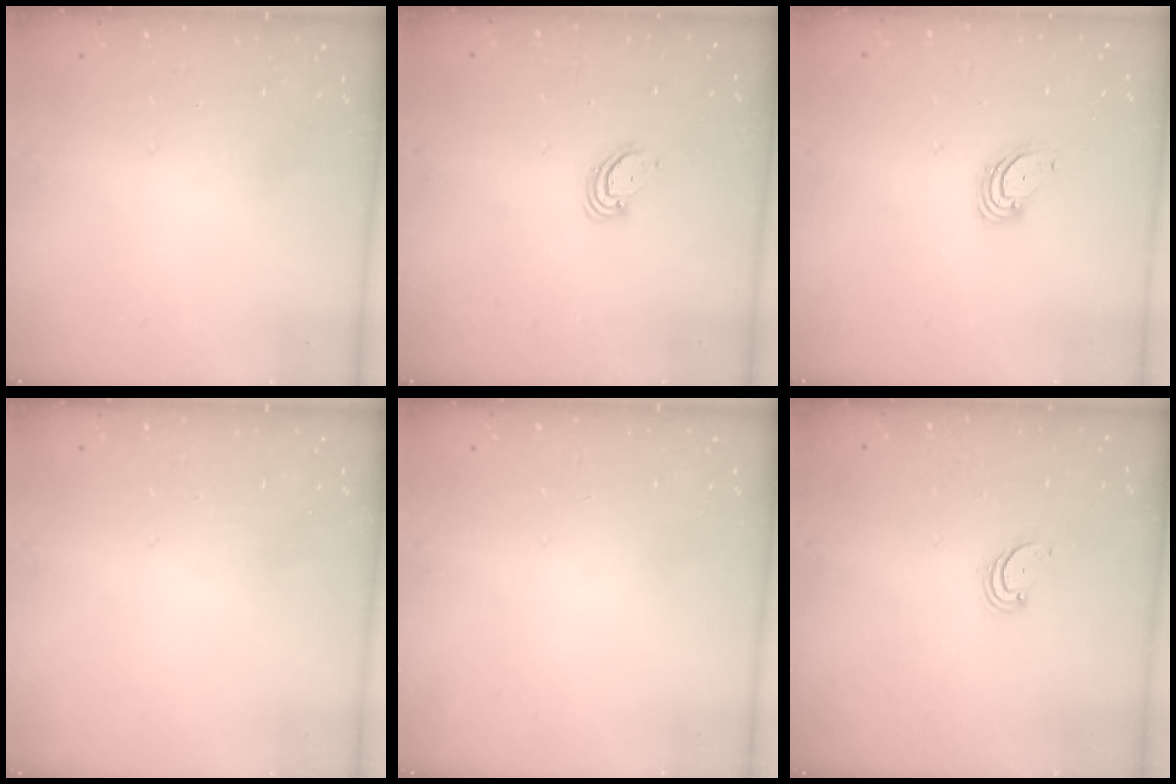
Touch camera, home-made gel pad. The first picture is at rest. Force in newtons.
{"total": 2.8, "press": 2.8, "slide": 0.3}
{"total": 3.3, "press": 3.3, "slide": 0.3}
{"total": 0.0}
{"total": 0.0}
{"total": 2.2, "press": 2.2, "slide": 0.2}